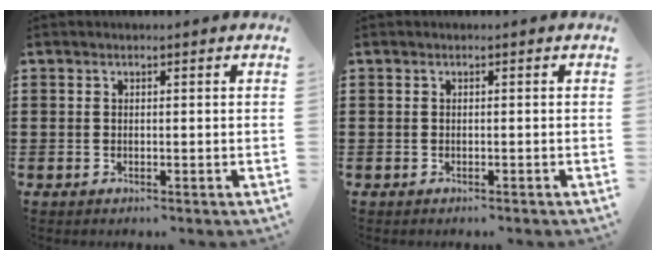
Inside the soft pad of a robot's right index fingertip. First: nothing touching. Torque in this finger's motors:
{"motor_torque": [-0.40, 0.18, 0.03, -0.01]}